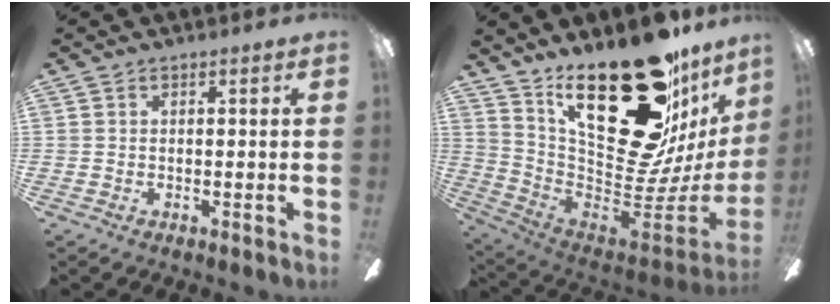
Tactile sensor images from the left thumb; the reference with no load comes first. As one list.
[{"total": 34.3, "force": [17.7, 15.4, 25.0], "torque": [-0.320, -0.143, 0.342]}]